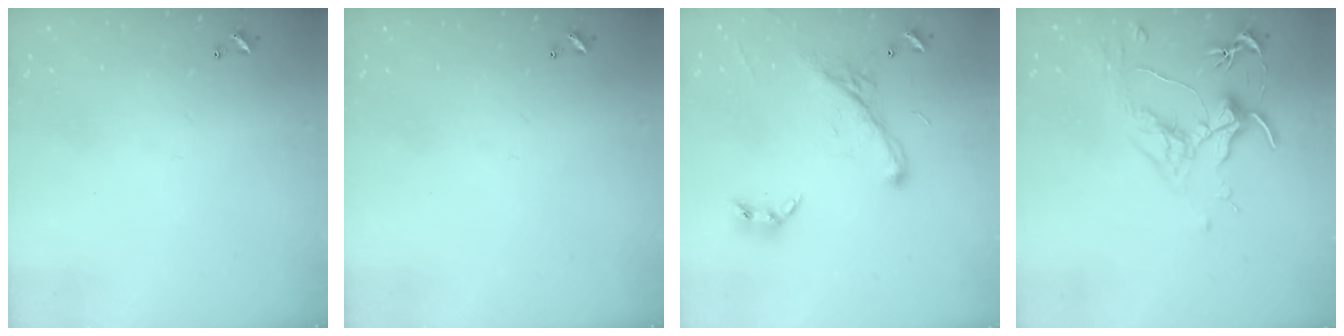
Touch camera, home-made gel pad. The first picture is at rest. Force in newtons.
{"total": 0.0}
{"total": 2.2, "press": 2.2, "slide": 0.1}
{"total": 1.8, "press": 1.5, "slide": 0.9}